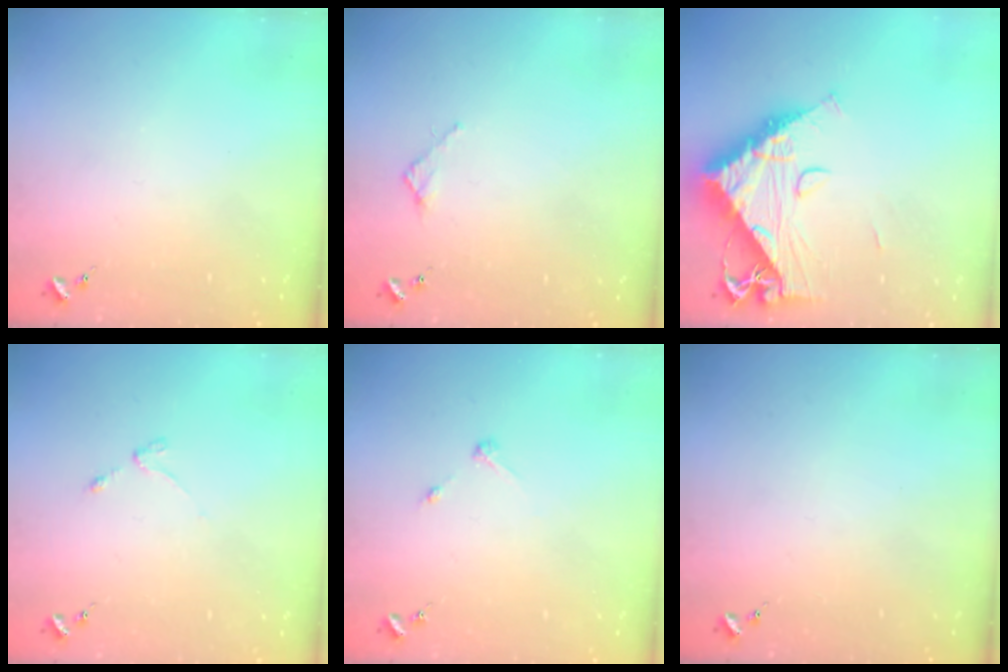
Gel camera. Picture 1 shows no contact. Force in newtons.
{"total": 2.4, "press": 2.3, "slide": 0.3}
{"total": 15.5, "press": 15.5, "slide": 1.5}
{"total": 3.0, "press": 2.9, "slide": 0.5}
{"total": 2.7, "press": 2.7, "slide": 0.3}
{"total": 0.0}